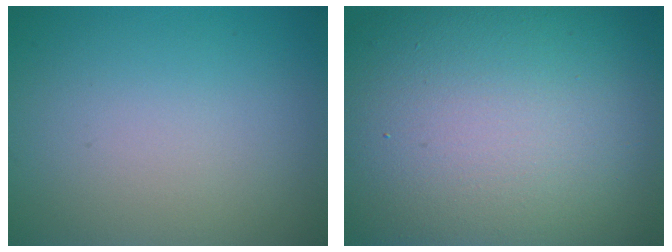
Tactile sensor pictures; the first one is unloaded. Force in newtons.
{"total": 18.6, "press": 18.6, "slide": 0.9}